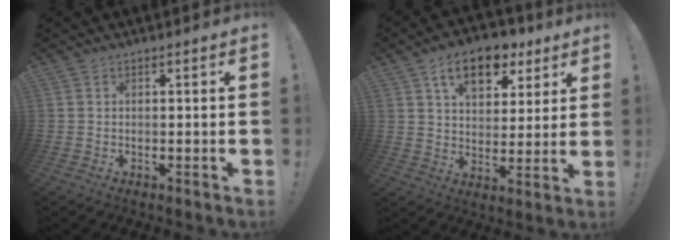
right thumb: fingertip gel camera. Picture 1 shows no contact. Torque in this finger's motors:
{"motor_torque": [0.84, 2.98, 0.77, 0.01, 0.09]}